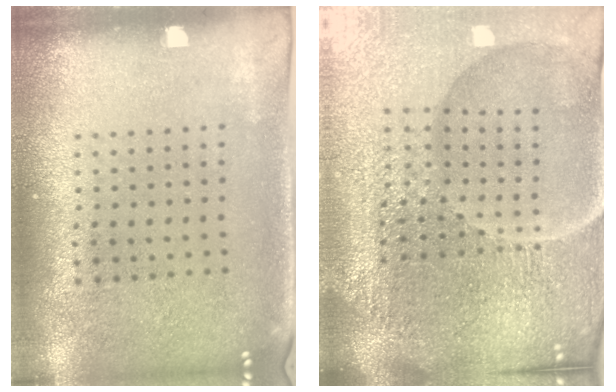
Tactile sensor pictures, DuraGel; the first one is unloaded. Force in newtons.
{"total": 7.3, "press": 6.4, "slide": 3.5}